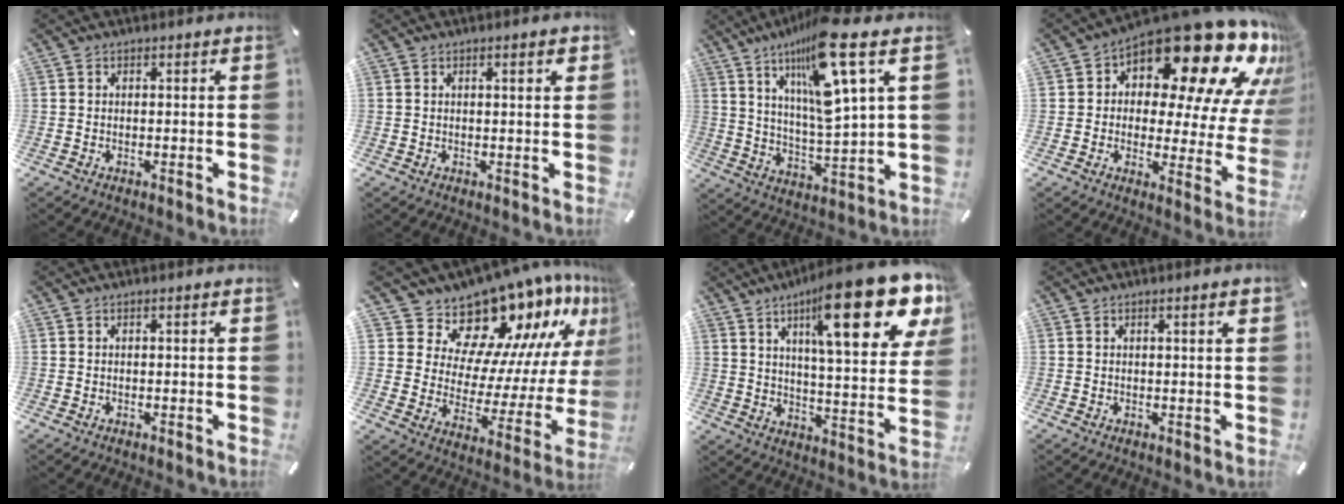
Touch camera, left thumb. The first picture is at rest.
{"total": 1.5, "force": [0.8, 0.5, 1.2], "torque": [-0.023, 0.003, 0.013]}
{"total": 17.6, "force": [10.5, 2.6, 13.9], "torque": [-0.247, -0.053, 0.162]}
{"total": 21.9, "force": [13.9, 8.6, 14.5], "torque": [-0.196, -0.118, 0.224]}
{"total": 0.0}
{"total": 17.6, "force": [16.0, 6.7, 3.0], "torque": [-0.029, -0.168, 0.271]}
{"total": 24.8, "force": [13.9, 8.3, 18.8], "torque": [-0.269, -0.084, 0.219]}
{"total": 1.6, "force": [0.7, 0.1, 1.4], "torque": [-0.029, 0.000, 0.011]}